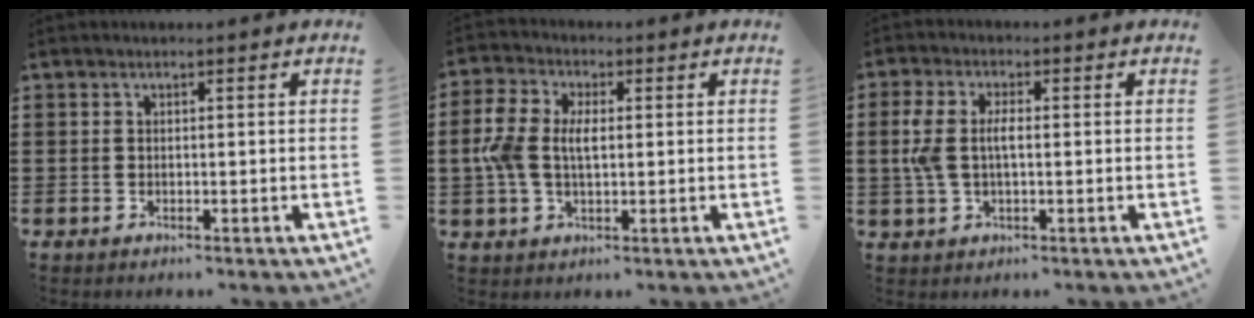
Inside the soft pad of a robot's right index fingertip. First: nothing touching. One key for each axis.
{"total": 6.1, "fx": -0.1, "fy": 3.7, "fz": 4.8, "tx": -0.118, "ty": 0.005, "tz": -0.011}
{"total": 4.9, "fx": 0.0, "fy": 2.3, "fz": 4.4, "tx": -0.114, "ty": -0.004, "tz": -0.010}